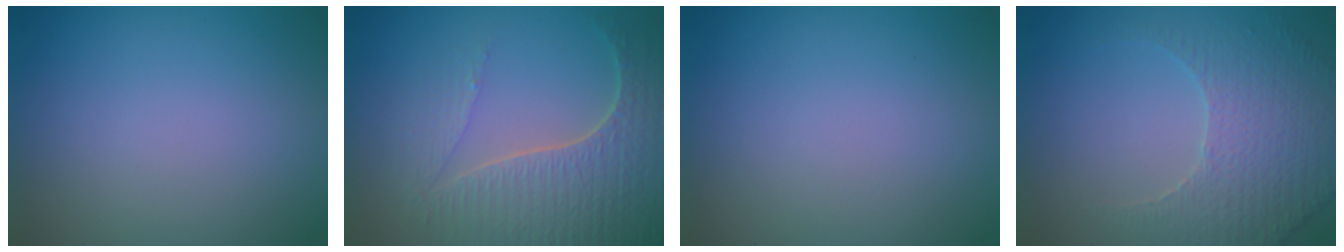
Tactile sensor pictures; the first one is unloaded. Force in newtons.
{"total": 5.9, "press": 4.8, "slide": 3.4}
{"total": 0.0}
{"total": 3.8, "press": 3.6, "slide": 1.2}